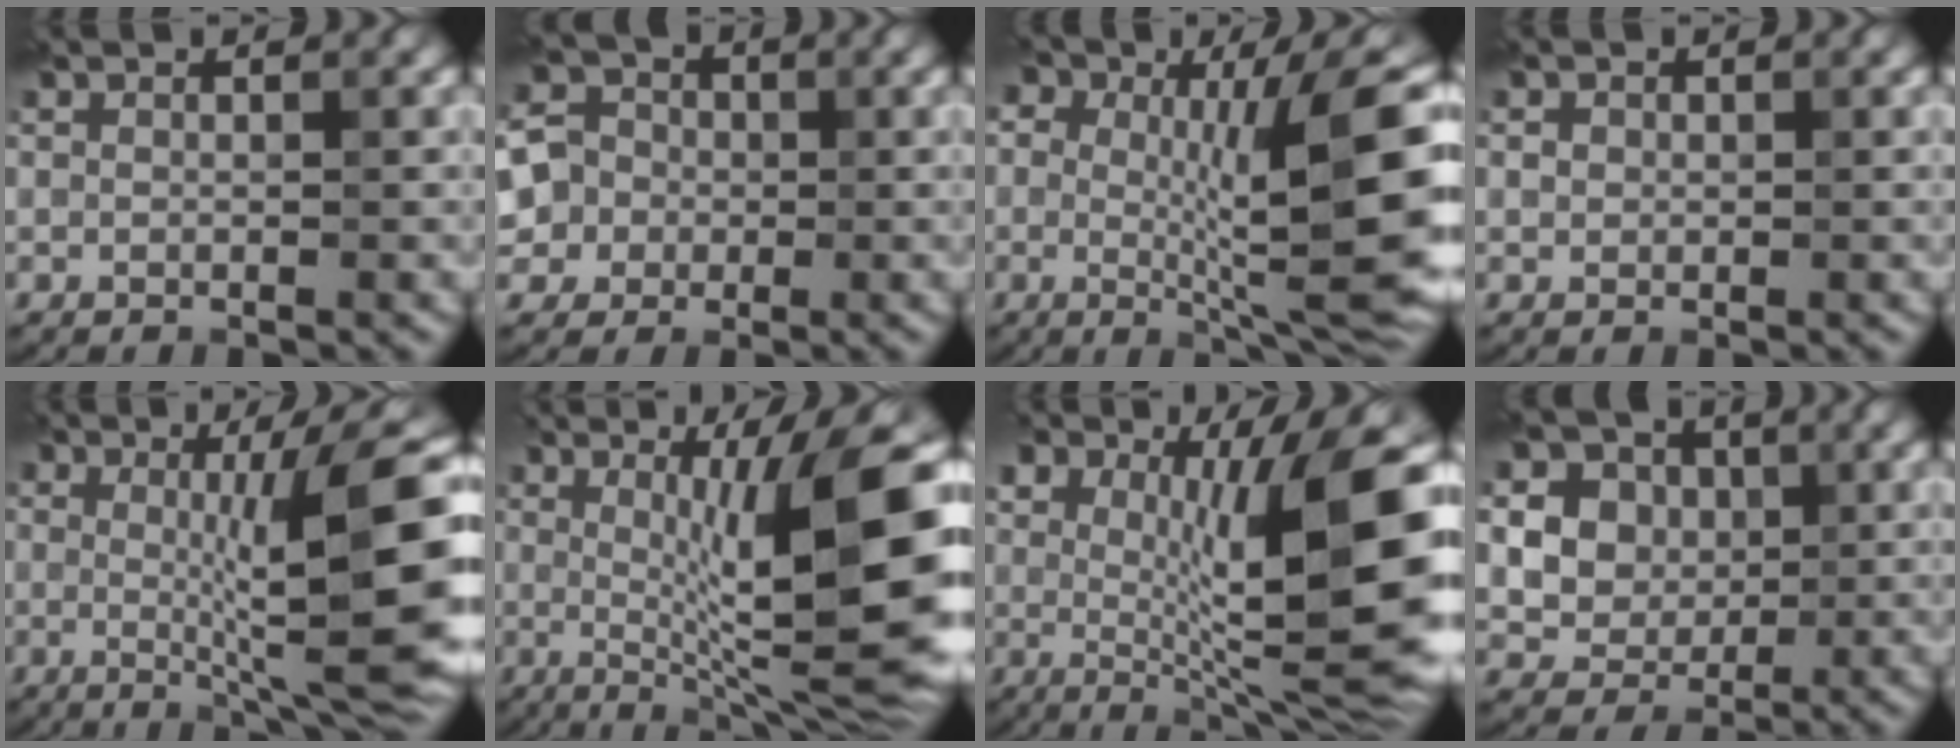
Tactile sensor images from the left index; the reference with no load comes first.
{"total": 7.3, "force": [-0.8, 6.8, 2.5], "torque": [-0.057, 0.020, -0.047]}
{"total": 13.2, "force": [0.9, 4.3, 12.5], "torque": [-0.177, -0.004, 0.010]}
{"total": 0.8, "force": [0.1, 0.7, 0.2], "torque": [0.001, -0.002, 0.001]}
{"total": 12.1, "force": [0.6, 2.3, 11.9], "torque": [-0.148, -0.002, 0.011]}
{"total": 12.3, "force": [0.8, 2.4, 12.0], "torque": [-0.162, 0.002, 0.015]}
{"total": 12.0, "force": [1.7, 3.5, 11.3], "torque": [-0.160, -0.004, 0.027]}
{"total": 11.0, "force": [3.3, 9.1, 5.1], "torque": [-0.102, 0.028, 0.041]}